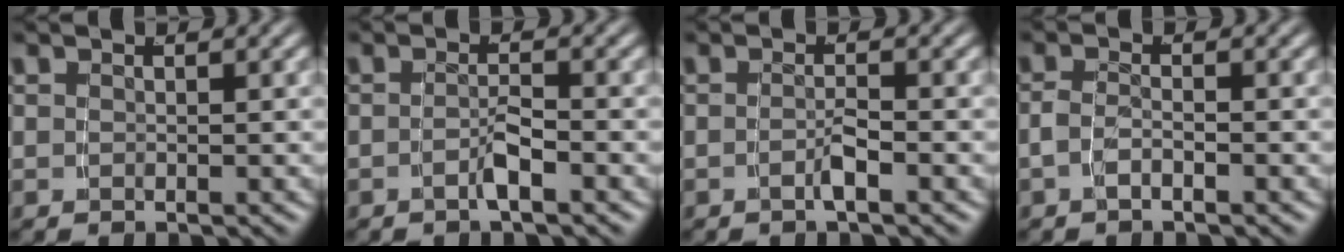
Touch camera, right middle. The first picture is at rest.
{"total": 2.0, "force": [-1.5, -0.4, 1.3], "torque": [-0.015, 0.000, -0.026]}
{"total": 1.6, "force": [-1.2, -0.4, 1.0], "torque": [-0.012, 0.000, -0.022]}
{"total": 1.9, "force": [-1.3, 0.5, 1.3], "torque": [-0.031, -0.007, -0.019]}